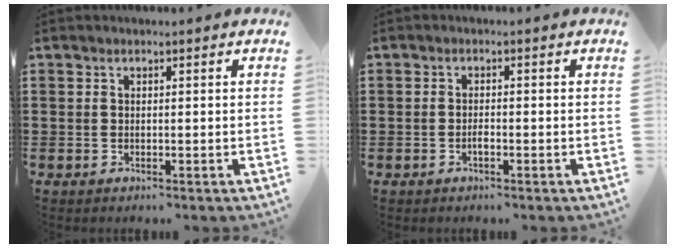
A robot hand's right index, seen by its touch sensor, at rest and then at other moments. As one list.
[{"total": 1.2, "force": [-0.7, 0.4, 1.0], "torque": [-0.022, -0.004, -0.011]}]